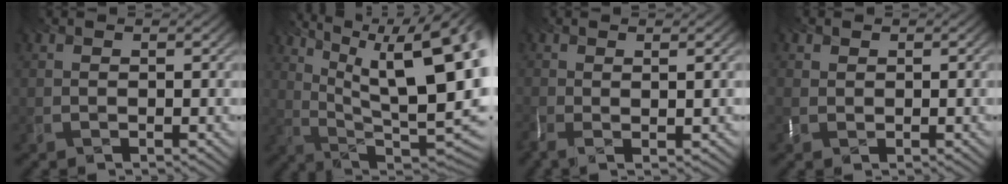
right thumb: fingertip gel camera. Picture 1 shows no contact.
{"total": 16.8, "force": [5.1, 8.6, 13.5], "torque": [-0.217, 0.013, 0.102]}
{"total": 1.9, "force": [0.0, 0.0, 1.9], "torque": [-0.042, 0.003, 0.014]}
{"total": 0.8, "force": [0.1, 0.5, -0.6], "torque": [-0.017, -0.006, 0.029]}